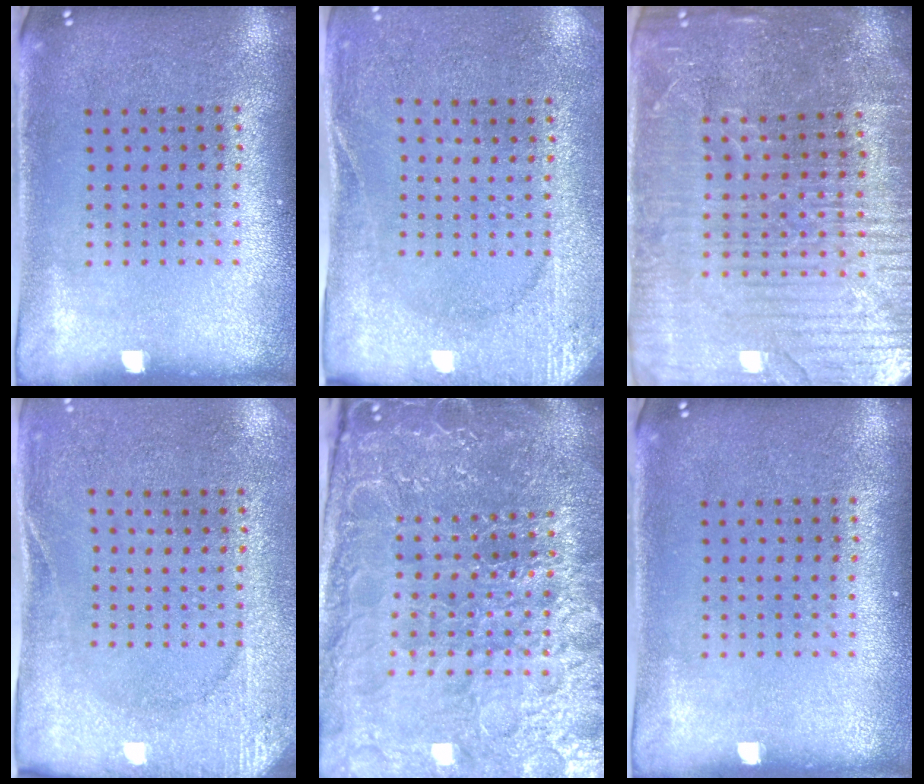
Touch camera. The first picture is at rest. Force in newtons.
{"total": 2.6, "press": 2.4, "slide": 0.9}
{"total": 5.0, "press": 4.7, "slide": 1.9}
{"total": 2.7, "press": 2.3, "slide": 1.3}
{"total": 5.8, "press": 5.2, "slide": 2.6}
{"total": 0.0}